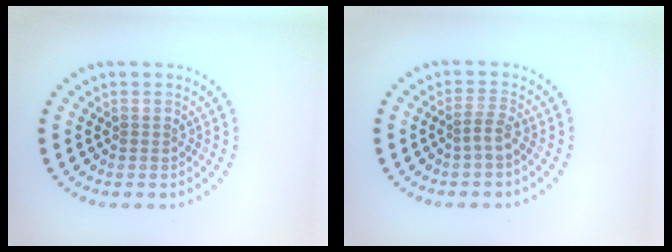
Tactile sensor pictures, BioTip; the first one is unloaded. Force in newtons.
{"total": 1.4, "press": 1.1, "slide": 0.9}